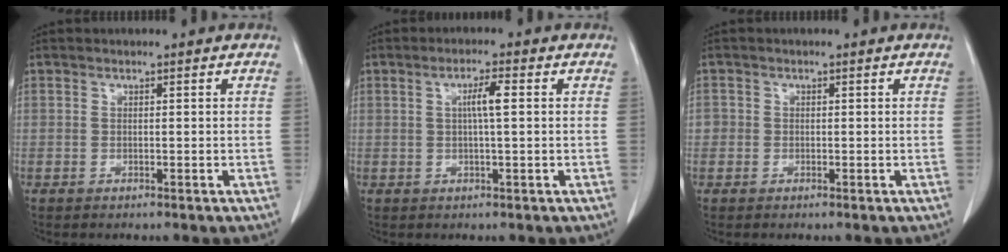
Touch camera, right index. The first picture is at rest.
{"total": 3.3, "force": [0.5, 0.0, 3.3], "torque": [-0.058, 0.002, 0.008]}
{"total": 1.4, "force": [-0.1, 1.4, 0.2], "torque": [0.009, 0.005, -0.004]}